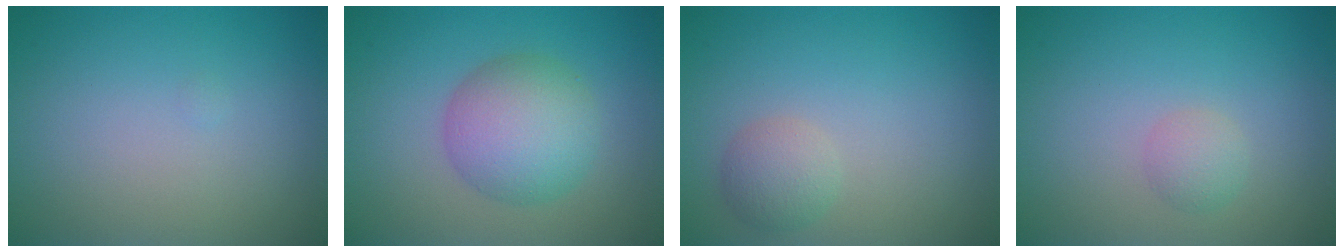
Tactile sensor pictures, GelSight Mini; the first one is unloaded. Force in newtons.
{"total": 5.7, "press": 5.7, "slide": 0.2}
{"total": 2.0, "press": 2.0, "slide": 0.1}
{"total": 1.4, "press": 1.4, "slide": 0.0}